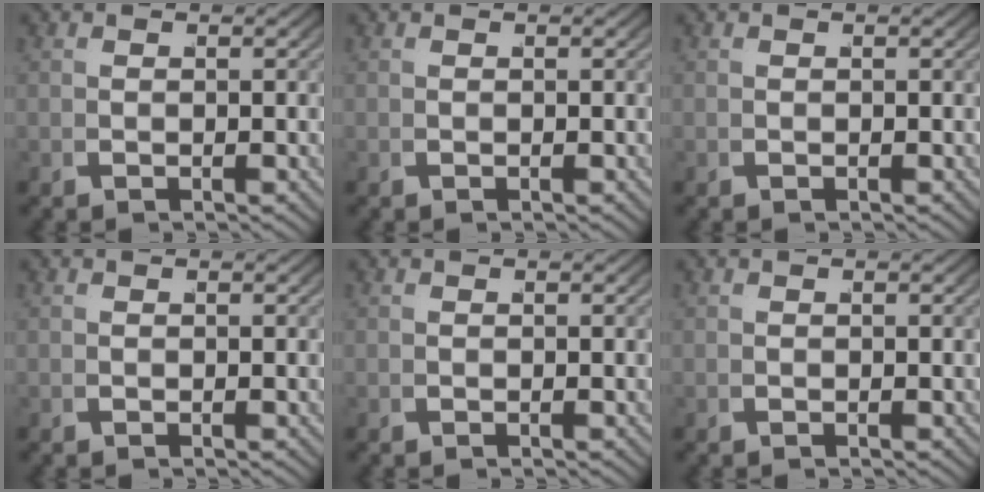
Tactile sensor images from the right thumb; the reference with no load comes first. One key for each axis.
{"total": 0.0}
{"total": 0.0}
{"total": 0.0}
{"total": 0.0}
{"total": 0.0}